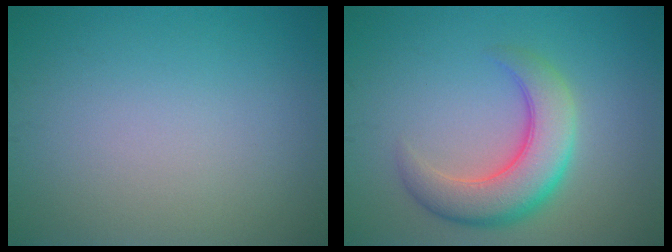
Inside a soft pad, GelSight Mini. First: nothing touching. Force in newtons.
{"total": 6.2, "press": 6.2, "slide": 0.2}